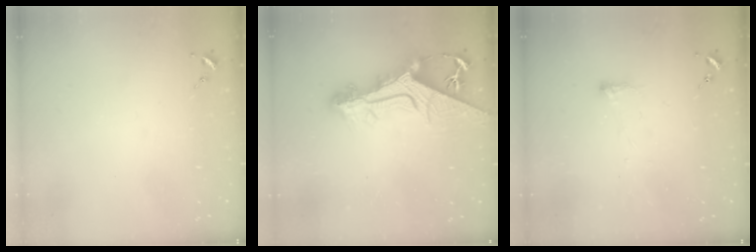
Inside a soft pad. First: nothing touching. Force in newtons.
{"total": 18.3, "press": 18.2, "slide": 1.9}
{"total": 2.8, "press": 2.7, "slide": 0.7}